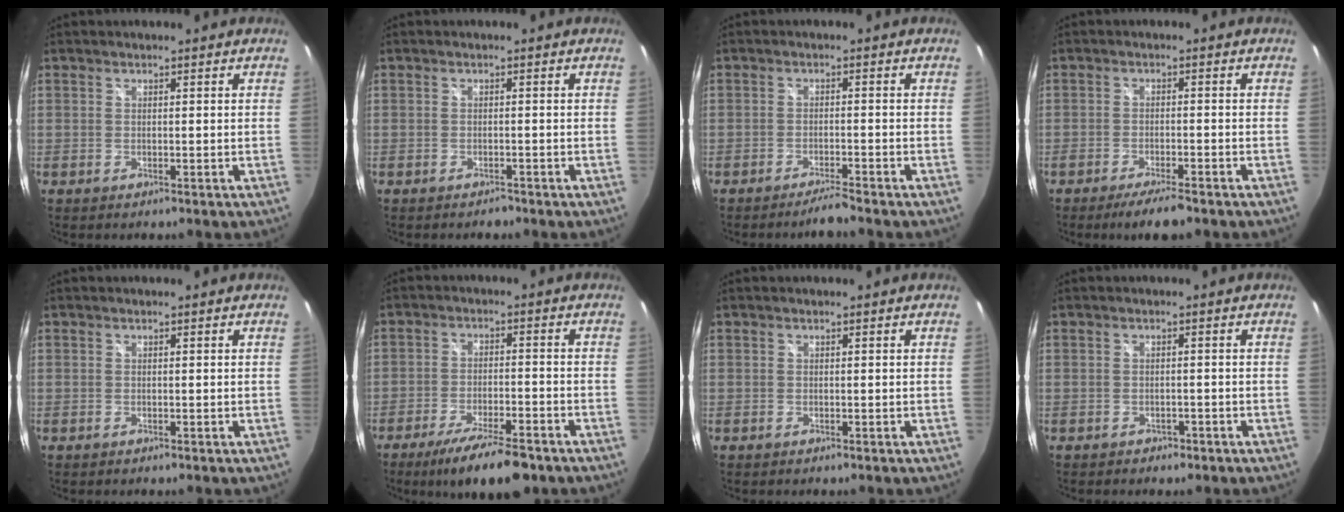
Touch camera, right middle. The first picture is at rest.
{"total": 1.3, "force": [-1.2, 0.5, 0.3], "torque": [-0.007, -0.002, -0.019]}
{"total": 2.9, "force": [-2.7, -0.3, 1.1], "torque": [-0.034, -0.004, -0.051]}
{"total": 5.5, "force": [-4.4, 0.7, 3.2], "torque": [-0.070, -0.009, -0.076]}
{"total": 0.0}
{"total": 11.3, "force": [-8.4, 2.8, 7.0], "torque": [-0.139, -0.021, -0.137]}
{"total": 0.0}
{"total": 2.3, "force": [-1.7, 1.4, 0.7], "torque": [-0.016, -0.006, -0.022]}